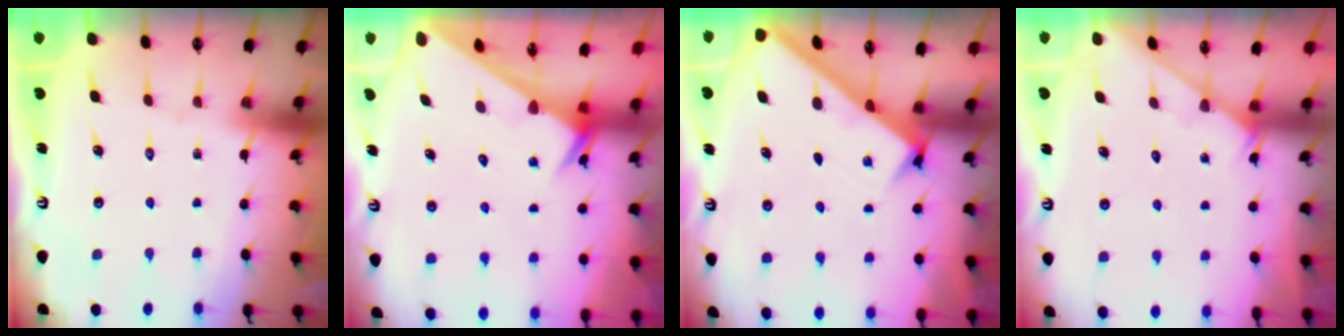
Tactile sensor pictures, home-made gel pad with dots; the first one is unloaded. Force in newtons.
{"total": 2.5, "press": 2.5, "slide": 0.1}
{"total": 2.5, "press": 2.5, "slide": 0.3}
{"total": 2.2, "press": 2.2, "slide": 0.2}